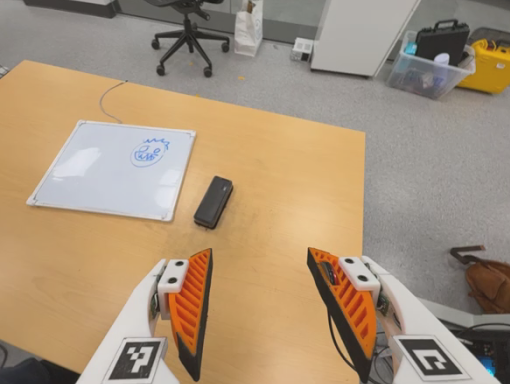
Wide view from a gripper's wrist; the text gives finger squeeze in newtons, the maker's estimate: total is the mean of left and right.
{"total": 0.0}